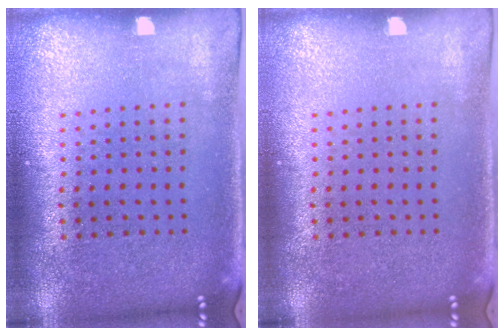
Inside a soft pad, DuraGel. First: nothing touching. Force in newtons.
{"total": 0.0}